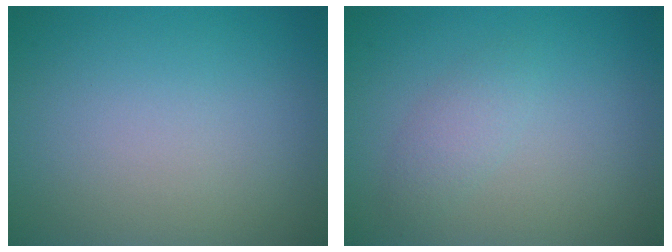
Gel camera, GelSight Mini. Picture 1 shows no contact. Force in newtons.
{"total": 1.6, "press": 1.6, "slide": 0.1}